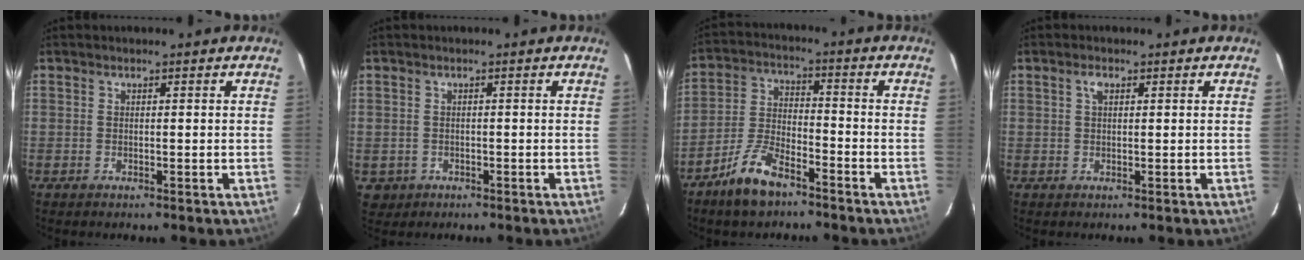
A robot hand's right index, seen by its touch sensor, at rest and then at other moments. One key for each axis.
{"total": 3.3, "fx": -0.7, "fy": 3.1, "fz": 0.7, "tx": -0.017, "ty": 0.001, "tz": -0.002}
{"total": 9.1, "fx": -6.7, "fy": 3.3, "fz": 5.3, "tx": -0.118, "ty": 0.005, "tz": -0.127}
{"total": 1.5, "fx": 0.6, "fy": 0.8, "fz": 1.2, "tx": -0.023, "ty": 0.005, "tz": 0.010}